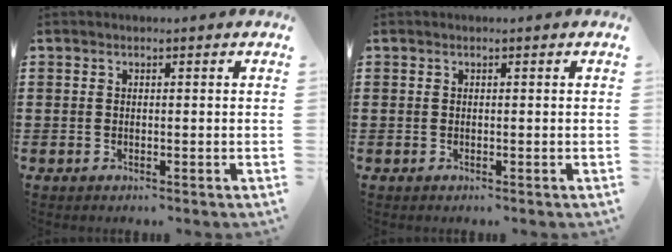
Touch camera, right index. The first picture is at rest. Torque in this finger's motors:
{"motor_torque": [0.71, 1.43, 0.00, 0.00]}